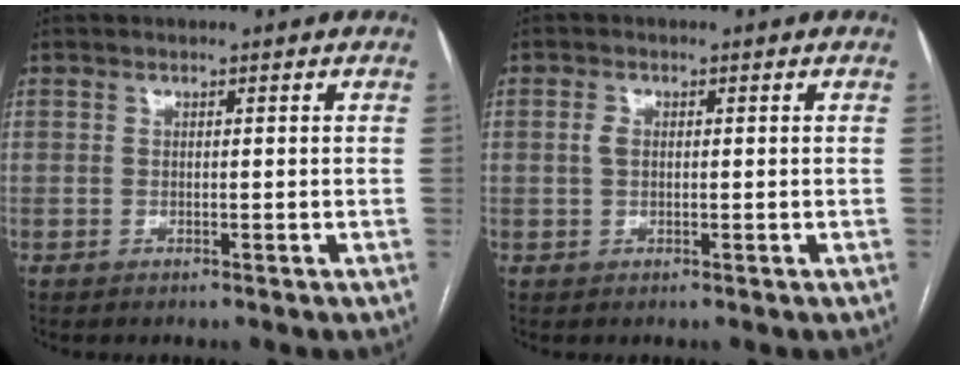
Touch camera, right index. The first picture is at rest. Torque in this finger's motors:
{"motor_torque": [0.23, 0.16, 0.15, 0.05]}